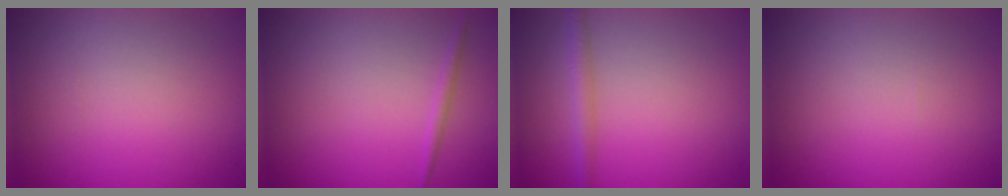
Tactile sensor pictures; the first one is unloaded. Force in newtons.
{"total": 0.9, "press": 0.9, "slide": 0.0}
{"total": 1.8, "press": 1.8, "slide": 0.1}
{"total": 0.0}